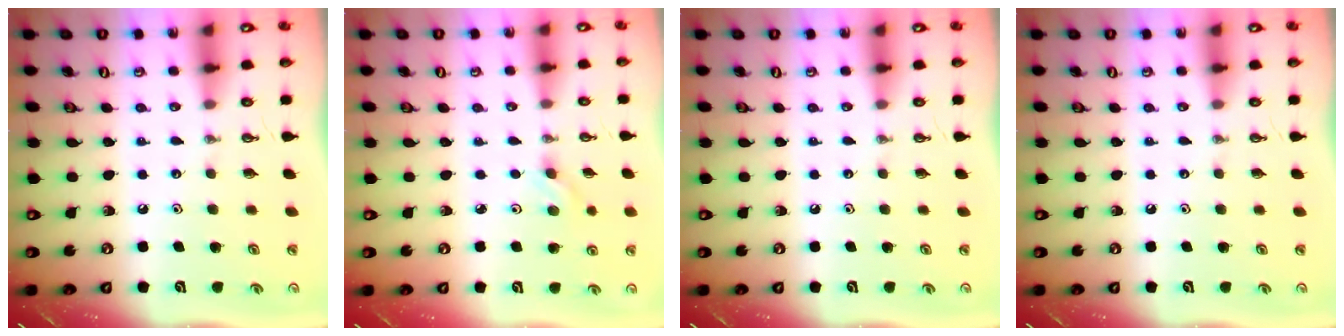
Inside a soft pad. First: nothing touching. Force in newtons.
{"total": 3.0, "press": 2.6, "slide": 1.5}
{"total": 0.0}
{"total": 0.0}